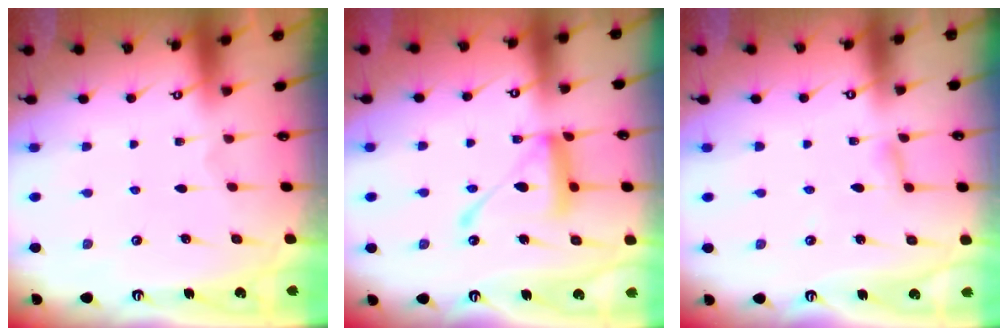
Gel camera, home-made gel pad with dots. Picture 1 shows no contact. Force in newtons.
{"total": 14.9, "press": 14.8, "slide": 1.3}
{"total": 3.3, "press": 3.3, "slide": 0.4}